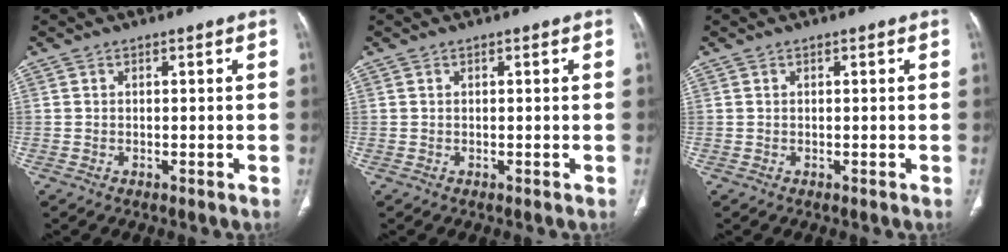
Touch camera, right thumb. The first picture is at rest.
{"total": 0.0}
{"total": 0.0}